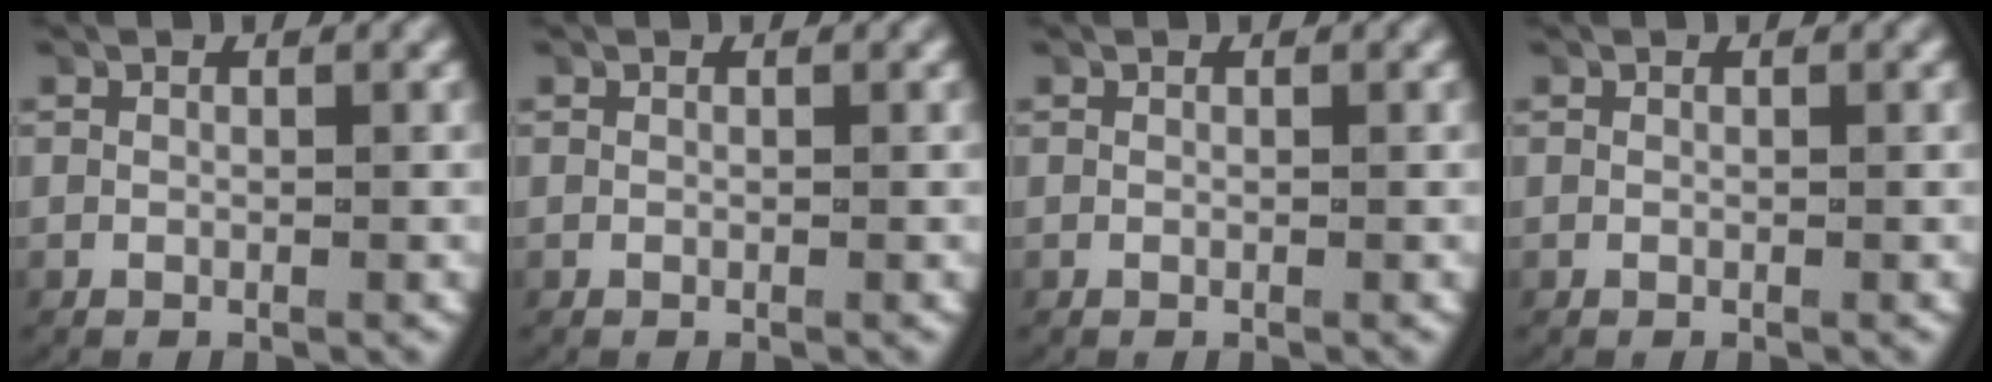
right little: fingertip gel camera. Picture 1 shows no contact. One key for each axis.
{"total": 0.0}
{"total": 0.0}
{"total": 0.0}